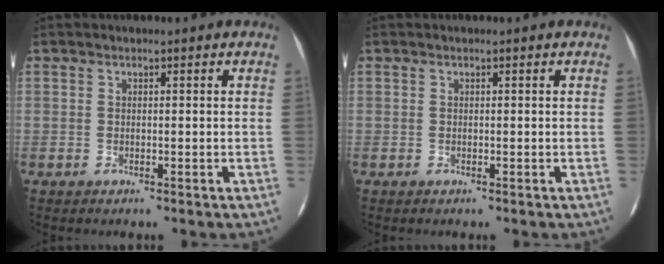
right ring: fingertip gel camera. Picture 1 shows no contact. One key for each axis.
{"total": 0.0}